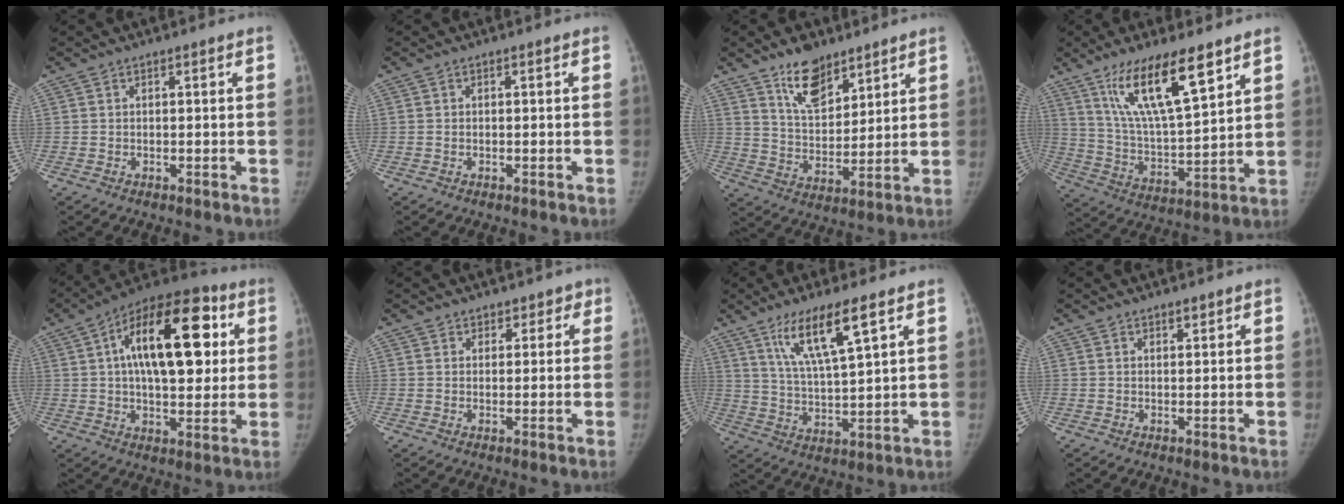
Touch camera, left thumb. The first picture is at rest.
{"total": 0.0}
{"total": 10.7, "force": [7.6, 5.1, 5.6], "torque": [-0.069, -0.056, 0.142]}
{"total": 16.7, "force": [10.0, 4.3, 12.6], "torque": [-0.210, -0.048, 0.195]}
{"total": 22.6, "force": [5.4, 11.1, 18.9], "torque": [-0.263, 0.013, 0.072]}
{"total": 2.9, "force": [1.9, 2.2, 0.1], "torque": [0.040, -0.006, 0.017]}
{"total": 11.4, "force": [6.5, 1.9, 9.2], "torque": [-0.171, -0.030, 0.128]}
{"total": 1.3, "force": [1.0, 0.6, 0.5], "torque": [0.000, -0.006, 0.014]}